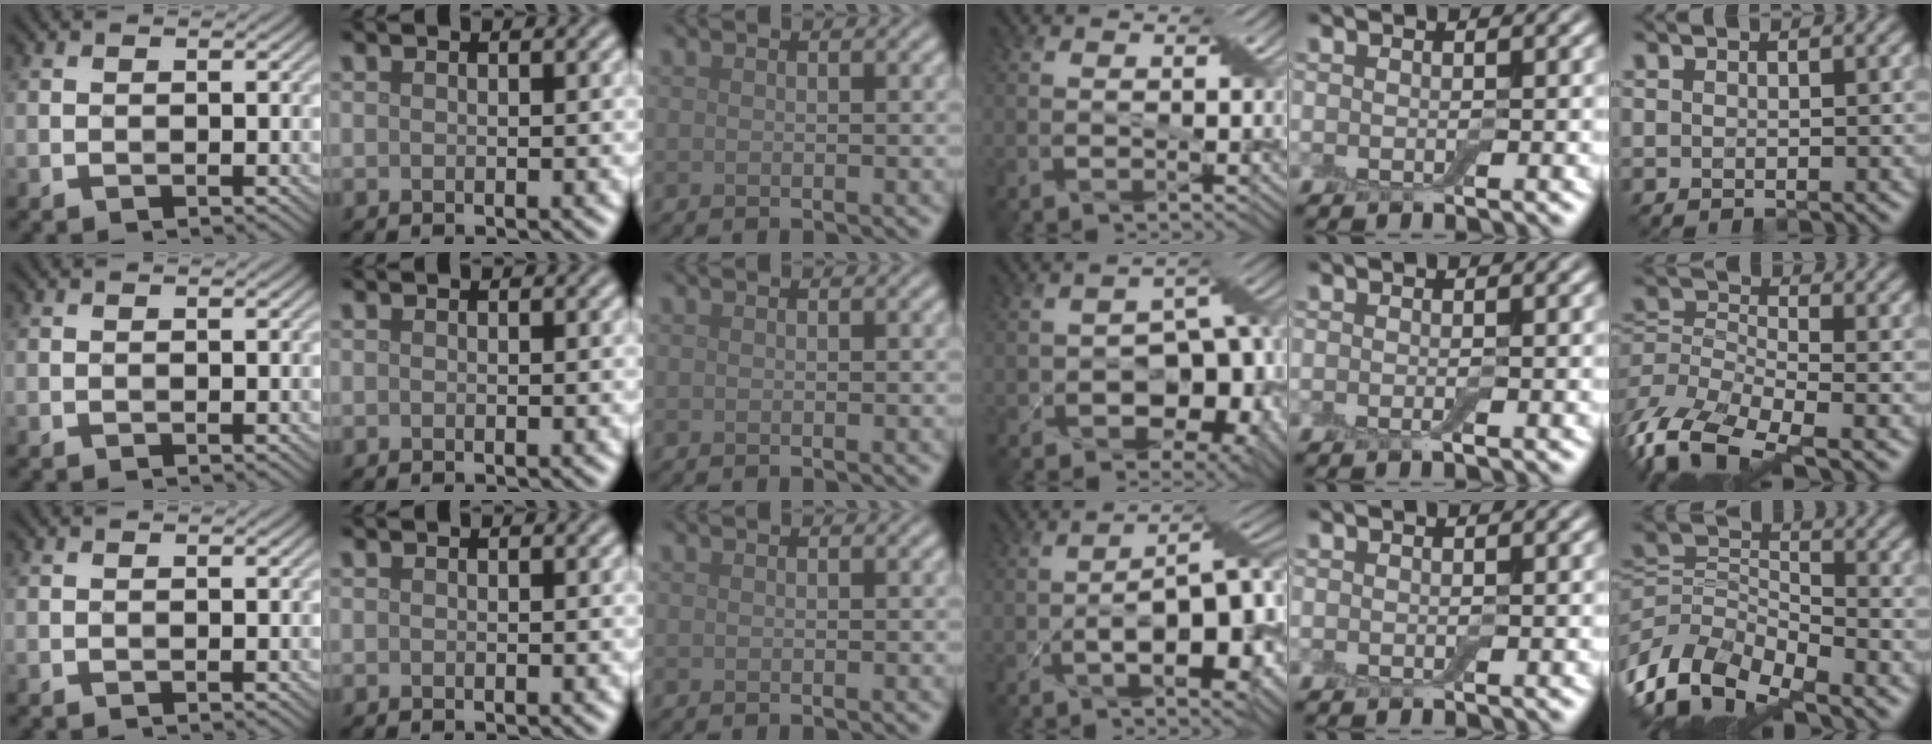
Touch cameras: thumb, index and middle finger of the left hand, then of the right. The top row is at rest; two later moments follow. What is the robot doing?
{"motion": "pour", "object": "bowl"}